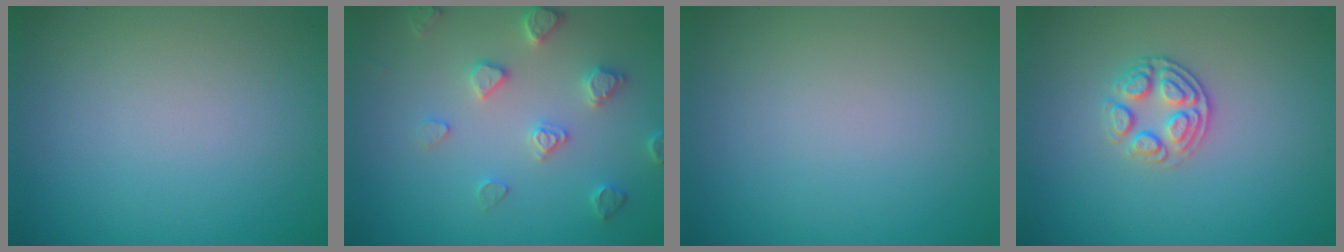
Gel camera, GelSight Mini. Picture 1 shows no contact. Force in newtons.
{"total": 3.2, "press": 3.2, "slide": 0.8}
{"total": 0.0}
{"total": 2.6, "press": 2.4, "slide": 1.1}